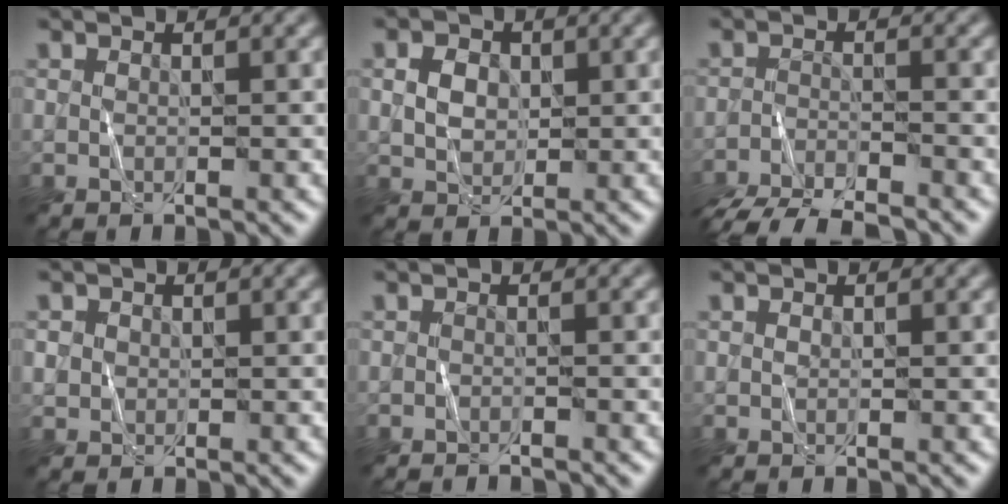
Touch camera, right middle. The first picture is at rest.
{"total": 2.3, "force": [0.6, 1.8, 1.2], "torque": [-0.022, 0.001, 0.009]}
{"total": 7.6, "force": [-6.9, 1.6, 2.7], "torque": [-0.055, -0.026, -0.112]}
{"total": 1.1, "force": [0.1, 1.1, 0.2], "torque": [0.003, -0.003, 0.003]}
{"total": 1.3, "force": [-1.3, 0.1, 0.3], "torque": [-0.002, -0.004, -0.019]}
{"total": 0.0}